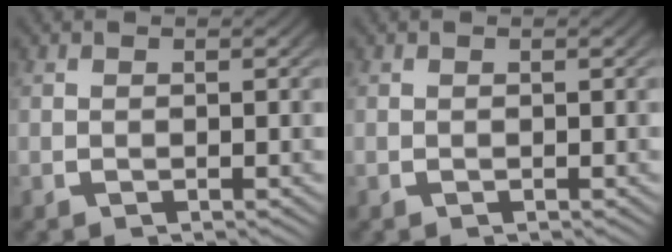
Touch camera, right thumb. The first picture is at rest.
{"total": 0.0}